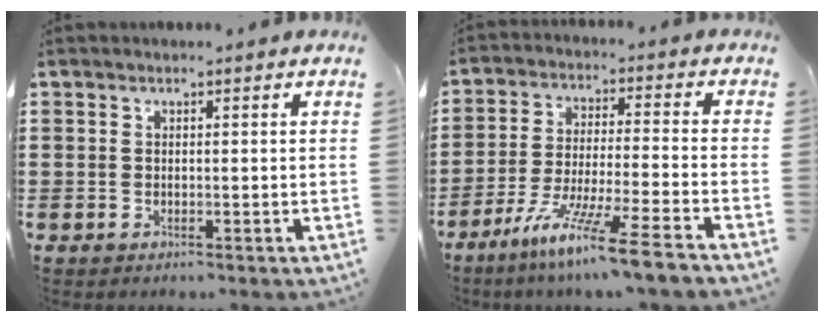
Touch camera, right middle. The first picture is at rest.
{"total": 10.1, "force": [-8.0, -0.8, 6.1], "torque": [-0.120, -0.008, -0.159]}